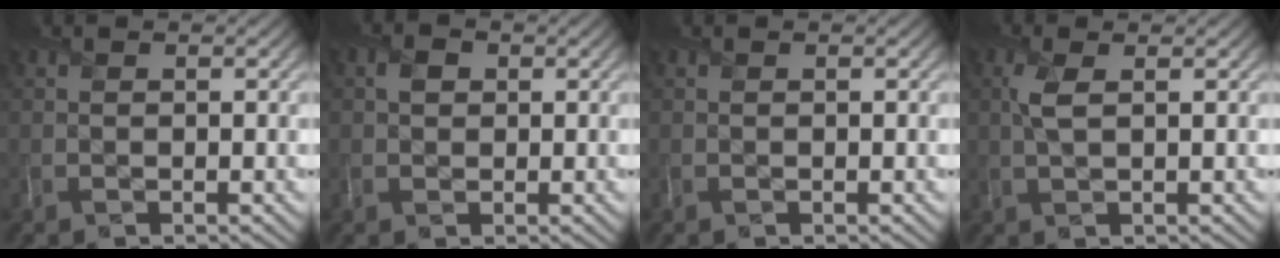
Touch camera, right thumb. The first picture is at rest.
{"total": 1.7, "force": [0.5, 1.5, 0.7], "torque": [-0.017, 0.002, 0.006]}
{"total": 0.0}
{"total": 2.6, "force": [0.7, 0.9, 2.3], "torque": [-0.060, 0.005, 0.013]}